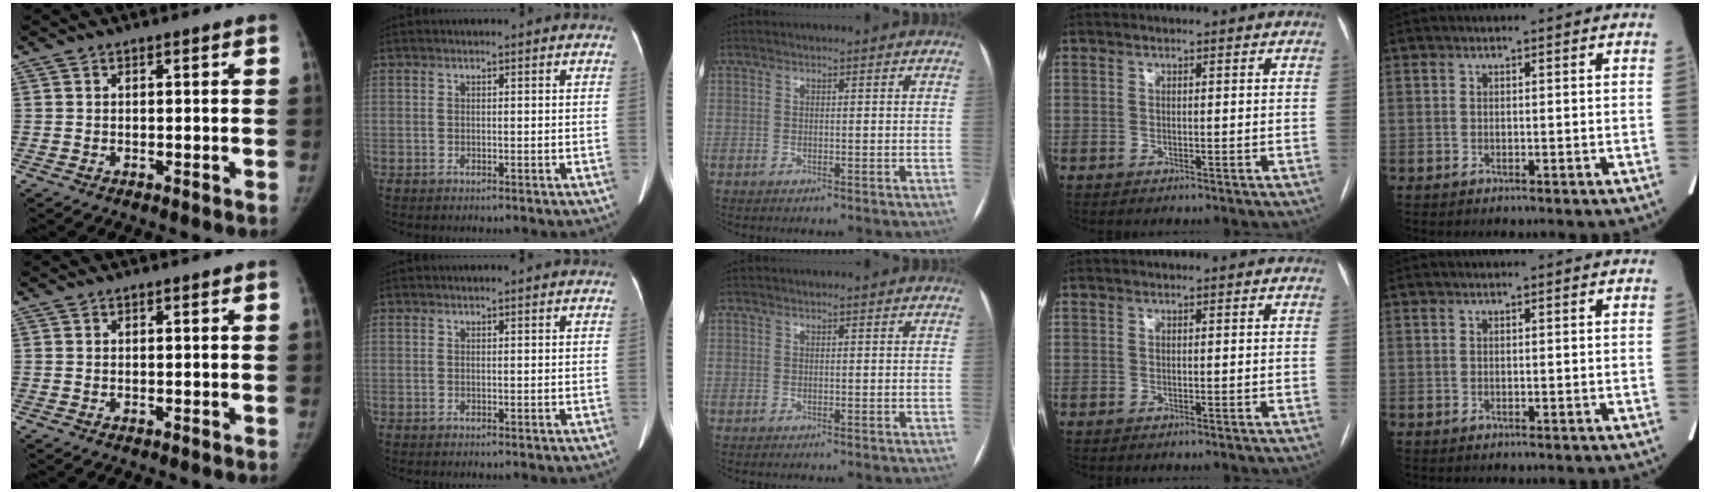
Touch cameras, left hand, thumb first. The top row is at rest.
{}